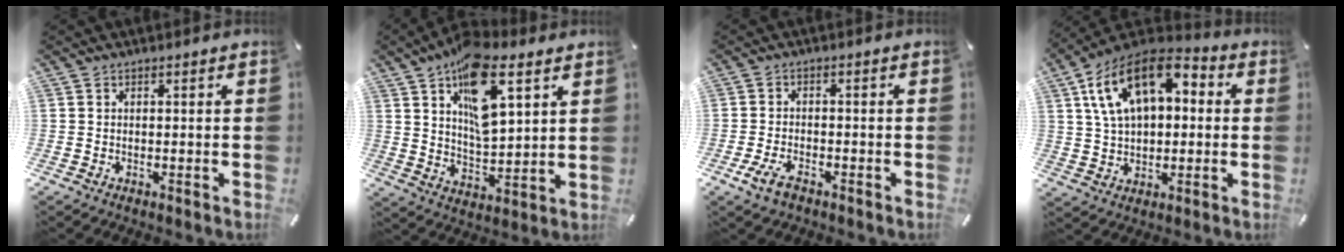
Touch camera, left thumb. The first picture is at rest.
{"total": 15.9, "force": [8.6, 7.4, 11.2], "torque": [-0.185, -0.027, 0.147]}
{"total": 4.5, "force": [-2.9, 2.1, 2.8], "torque": [-0.070, 0.007, -0.058]}
{"total": 16.3, "force": [6.6, 10.3, 10.8], "torque": [-0.208, -0.018, 0.119]}